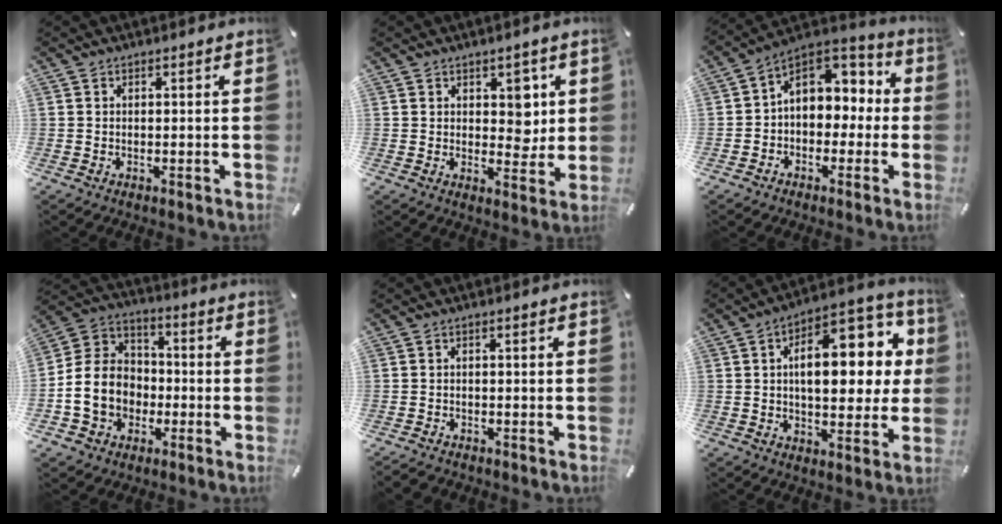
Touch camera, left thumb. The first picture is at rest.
{"total": 6.1, "force": [1.9, 4.7, 3.4], "torque": [-0.023, -0.010, 0.025]}
{"total": 8.7, "force": [1.6, 7.8, 3.6], "torque": [-0.057, -0.005, 0.031]}
{"total": 12.3, "force": [-3.1, 10.7, 5.1], "torque": [-0.116, 0.024, -0.054]}
{"total": 1.5, "force": [-1.4, 0.6, 0.1], "torque": [-0.010, 0.004, -0.032]}
{"total": 18.7, "force": [4.6, 10.0, 15.1], "torque": [-0.193, -0.027, 0.073]}